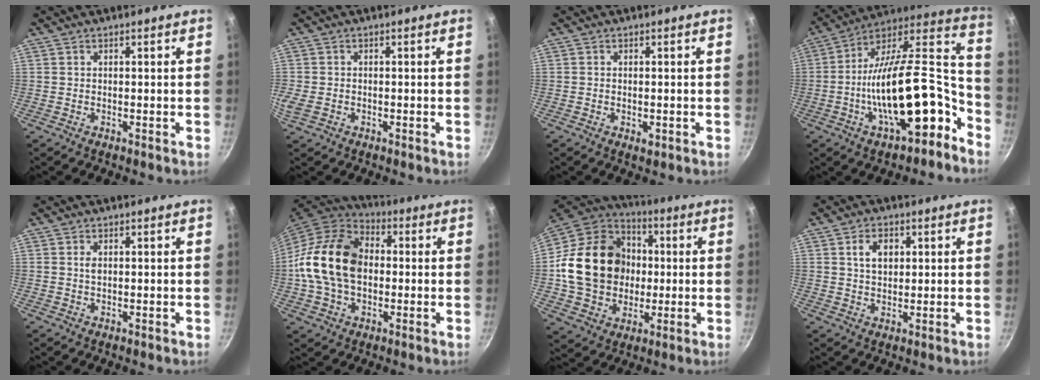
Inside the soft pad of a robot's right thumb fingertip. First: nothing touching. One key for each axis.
{"total": 3.2, "fx": -1.0, "fy": 2.5, "fz": 1.8, "tx": -0.043, "ty": 0.000, "tz": -0.019}
{"total": 1.7, "fx": -0.5, "fy": 0.9, "fz": 1.3, "tx": -0.019, "ty": -0.002, "tz": -0.007}
{"total": 24.7, "fx": -10.2, "fy": 10.0, "fz": 20.2, "tx": -0.268, "ty": 0.073, "tz": -0.177}
{"total": 1.3, "fx": 0.3, "fy": 0.8, "fz": 1.0, "tx": -0.017, "ty": 0.001, "tz": 0.005}
{"total": 18.9, "fx": 0.1, "fy": 13.4, "fz": 13.3, "tx": -0.228, "ty": 0.031, "tz": -0.009}
{"total": 22.4, "fx": 0.3, "fy": 18.4, "fz": 12.8, "tx": -0.199, "ty": 0.032, "tz": 0.008}
{"total": 5.0, "fx": 1.5, "fy": 3.5, "fz": 3.3, "tx": -0.041, "ty": -0.003, "tz": 0.026}